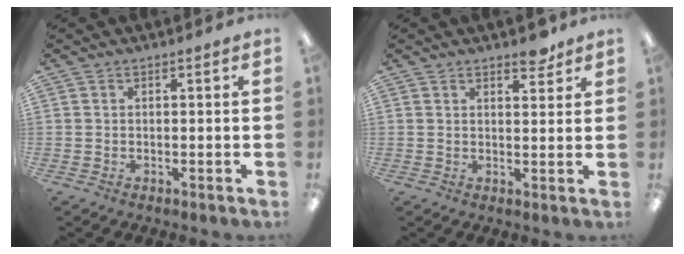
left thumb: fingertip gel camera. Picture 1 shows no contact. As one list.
[{"total": 4.0, "force": [3.3, 1.6, 1.7], "torque": [-0.006, -0.019, 0.054]}]